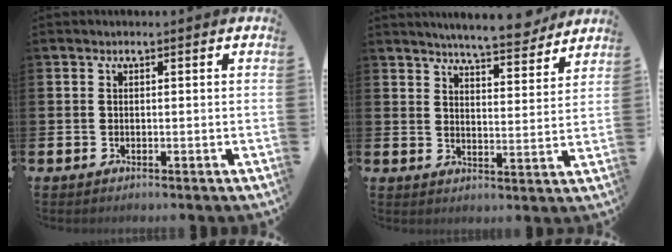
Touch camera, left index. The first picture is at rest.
{"total": 6.6, "force": [6.5, 0.3, 1.4], "torque": [-0.038, -0.040, 0.114]}